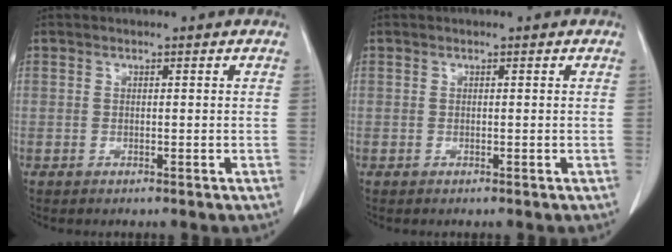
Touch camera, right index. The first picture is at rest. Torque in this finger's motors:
{"motor_torque": [0.00, 0.00, 0.00, 0.00]}